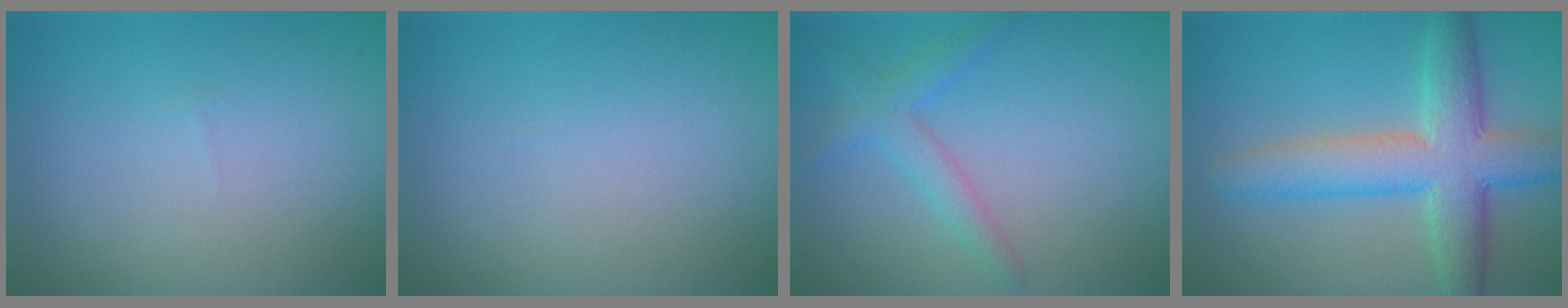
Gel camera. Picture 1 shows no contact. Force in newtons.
{"total": 0.0}
{"total": 2.6, "press": 2.6, "slide": 0.2}
{"total": 7.6, "press": 7.6, "slide": 0.2}